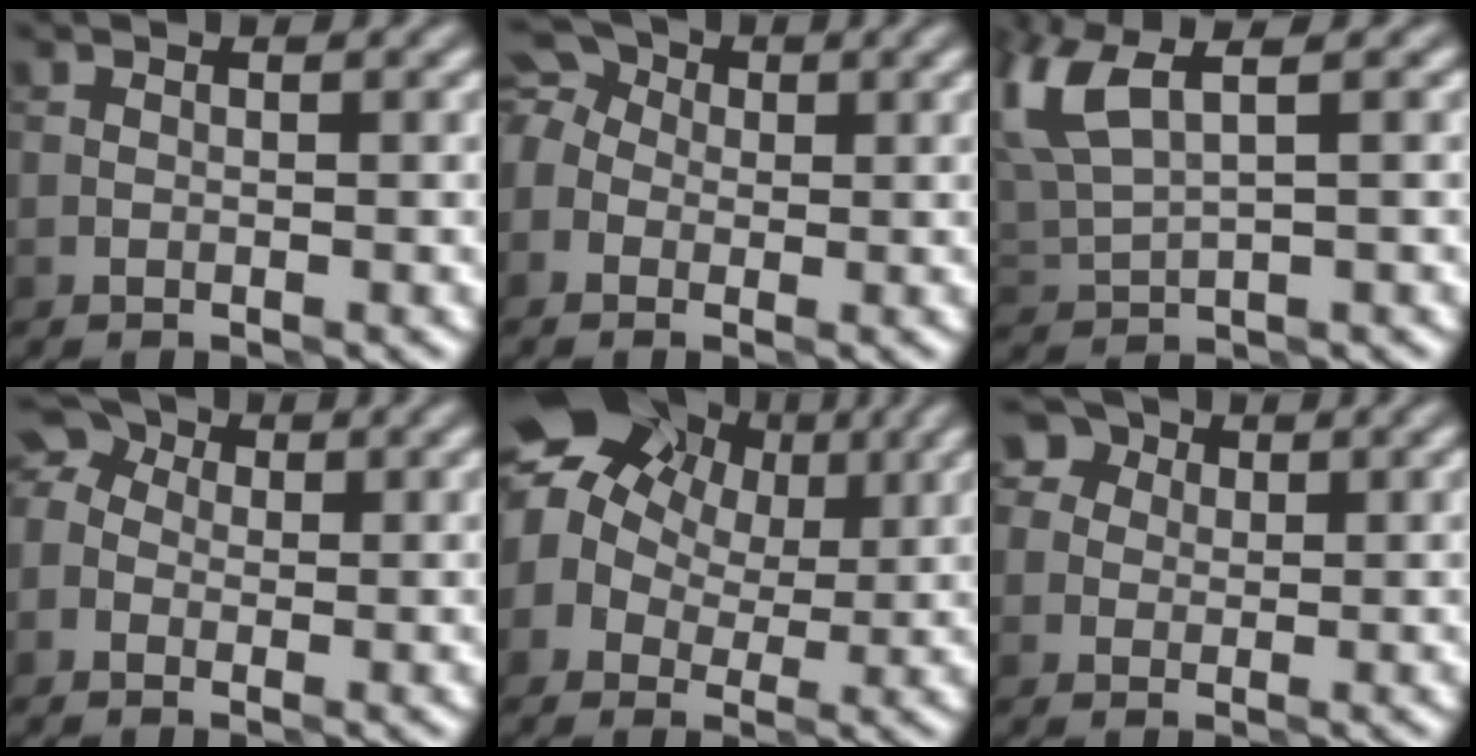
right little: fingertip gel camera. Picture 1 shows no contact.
{"total": 5.8, "force": [0.5, 4.8, 3.3], "torque": [-0.068, 0.033, -0.023]}
{"total": 6.0, "force": [3.2, 2.1, 4.6], "torque": [-0.119, 0.016, 0.068]}
{"total": 5.8, "force": [0.9, 4.6, 3.3], "torque": [-0.056, 0.032, -0.023]}
{"total": 10.3, "force": [4.4, 7.2, 5.9], "torque": [-0.092, 0.037, 0.063]}
{"total": 4.3, "force": [2.1, 3.4, 1.7], "torque": [-0.007, 0.025, 0.007]}